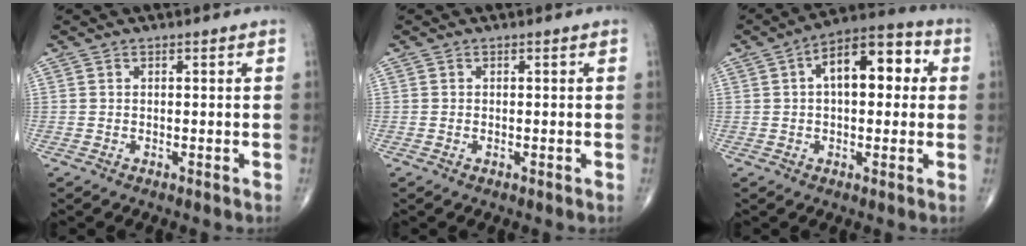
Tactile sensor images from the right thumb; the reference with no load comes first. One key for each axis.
{"total": 0.0}
{"total": 13.2, "fx": 2.6, "fy": 6.8, "fz": 11.0, "tx": -0.139, "ty": 0.031, "tz": 0.030}